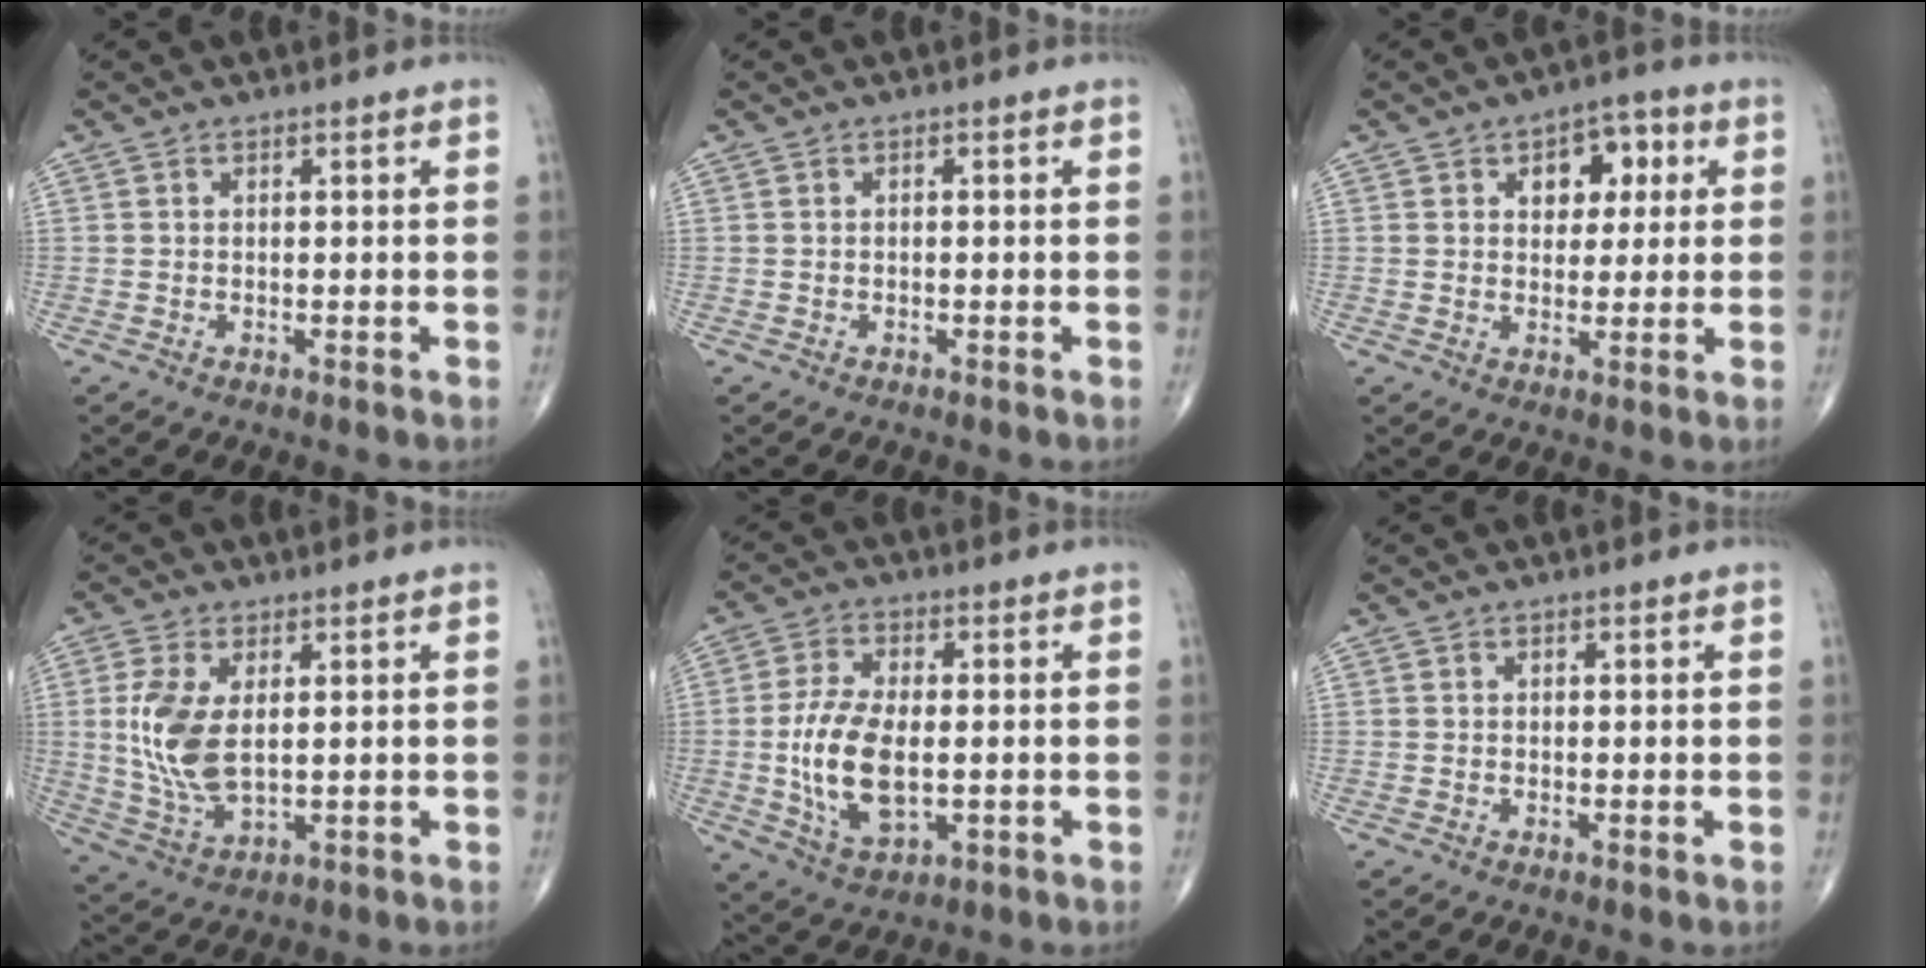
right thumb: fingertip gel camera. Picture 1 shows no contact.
{"total": 0.0}
{"total": 7.8, "force": [2.5, 5.1, 5.3], "torque": [-0.030, 0.000, 0.029]}
{"total": 10.4, "force": [1.6, 5.2, 8.8], "torque": [-0.191, -0.011, 0.042]}
{"total": 12.3, "force": [-1.1, 6.2, 10.6], "torque": [-0.208, -0.006, -0.015]}
{"total": 0.0}